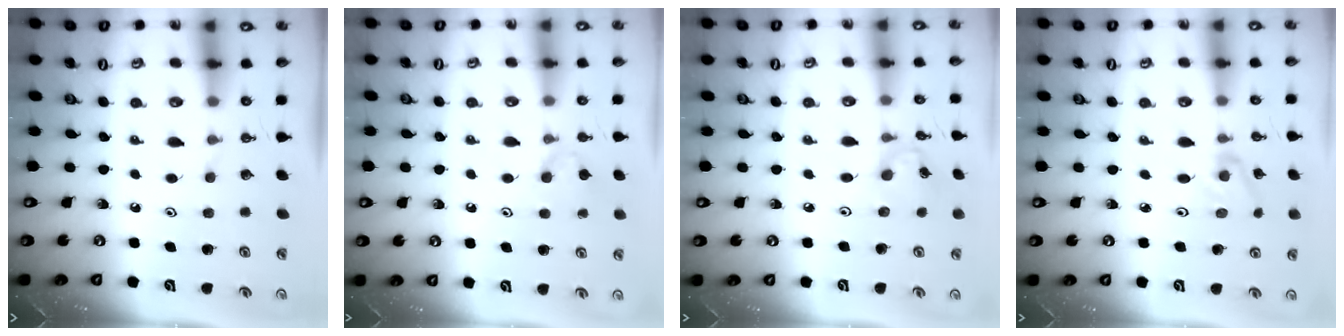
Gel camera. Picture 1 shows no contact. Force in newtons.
{"total": 6.1, "press": 6.1, "slide": 0.9}
{"total": 6.0, "press": 6.0, "slide": 0.3}
{"total": 2.2, "press": 2.2, "slide": 0.3}